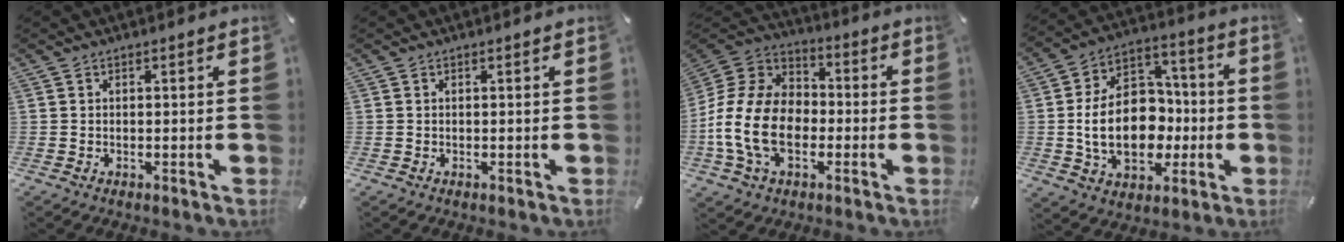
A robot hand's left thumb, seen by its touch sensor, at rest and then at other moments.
{"total": 0.0}
{"total": 17.0, "force": [-4.7, 12.0, 11.1], "torque": [-0.248, 0.031, -0.087]}
{"total": 19.3, "force": [-2.1, 14.0, 13.1], "torque": [-0.253, 0.006, -0.033]}